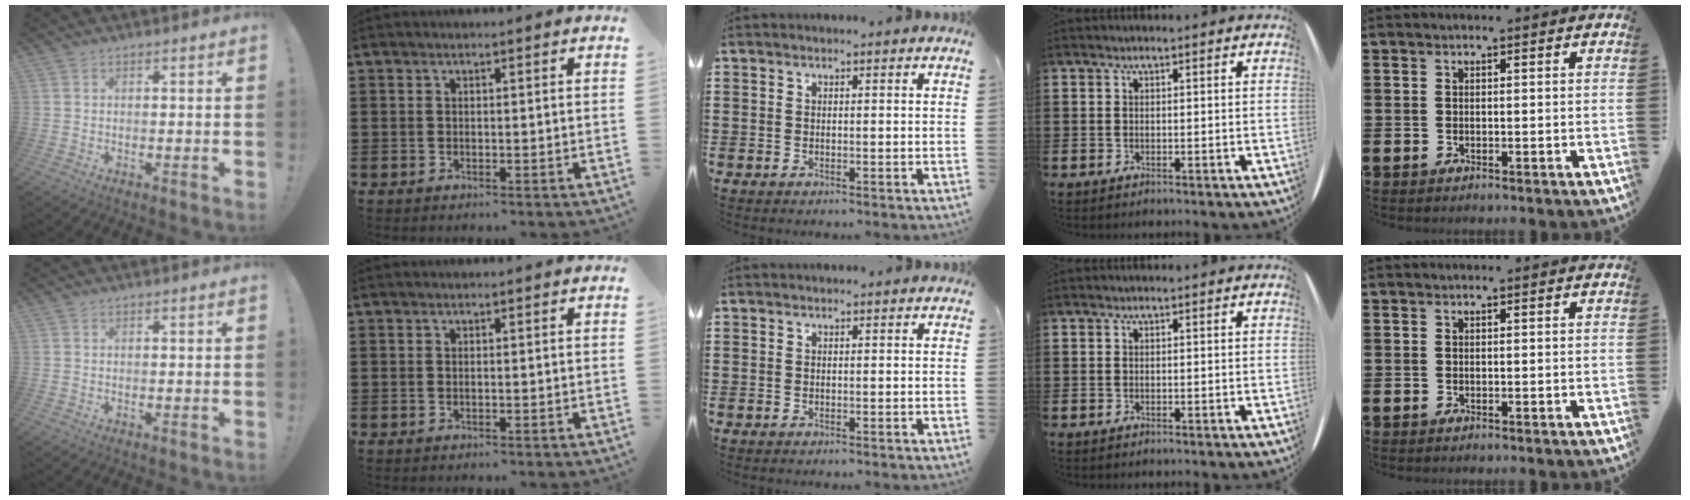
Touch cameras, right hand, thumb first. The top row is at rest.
{}